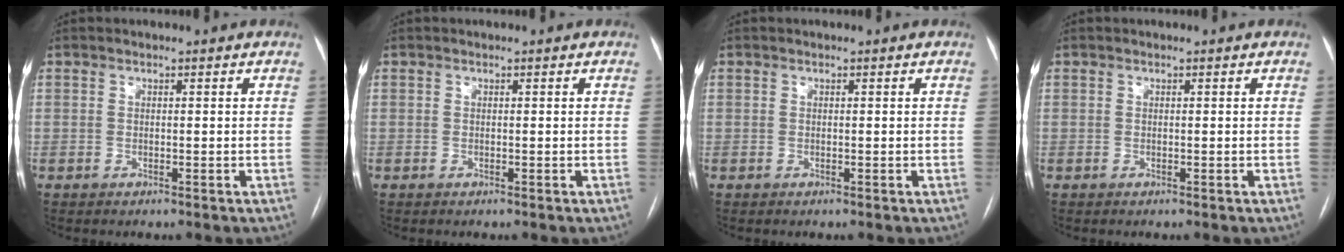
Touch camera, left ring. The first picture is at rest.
{"total": 0.0}
{"total": 0.0}
{"total": 0.0}